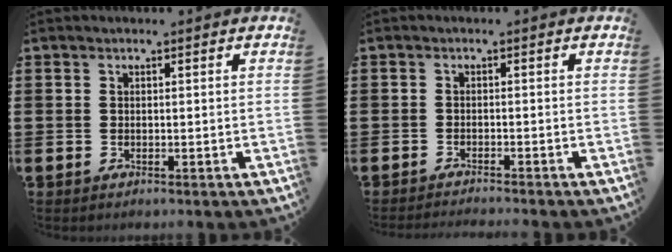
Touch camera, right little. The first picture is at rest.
{"total": 1.0, "force": [-1.0, -0.2, 0.0], "torque": [-0.001, 0.001, -0.020]}